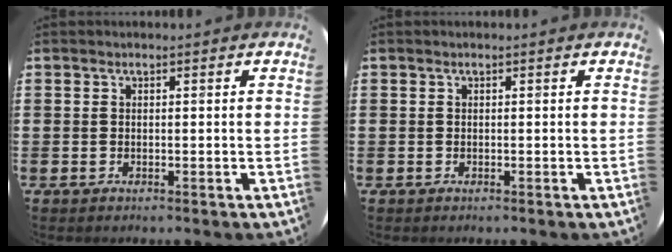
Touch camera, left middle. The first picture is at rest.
{"total": 0.0}